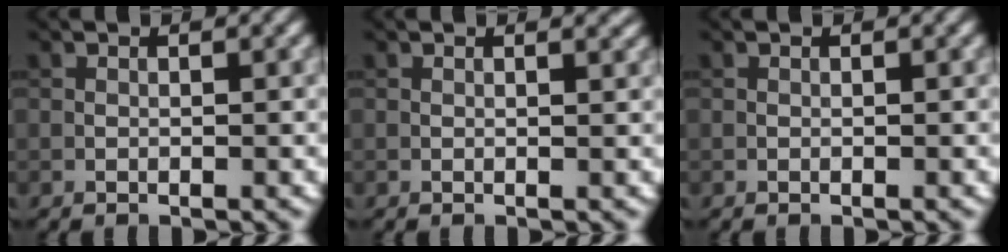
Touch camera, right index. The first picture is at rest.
{"total": 1.0, "force": [0.8, 0.2, 0.5], "torque": [-0.004, 0.000, 0.010]}
{"total": 0.0}